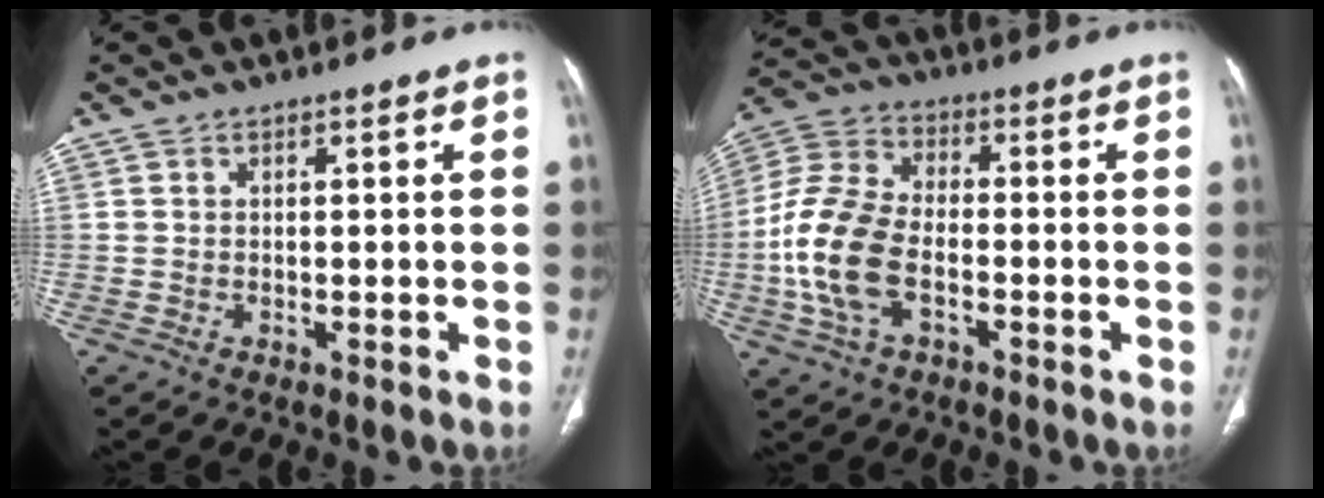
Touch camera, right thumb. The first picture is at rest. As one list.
[{"total": 14.2, "force": [-3.4, 8.4, 11.0], "torque": [-0.236, 0.024, -0.068]}]